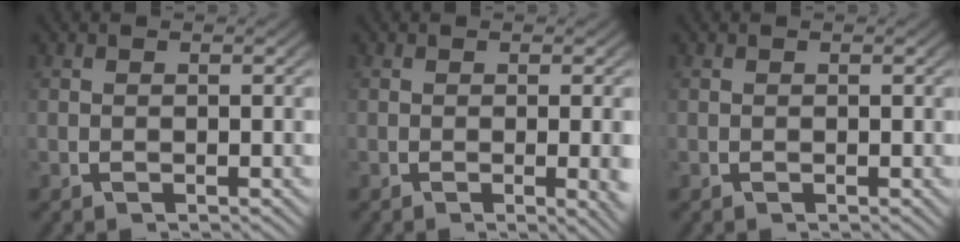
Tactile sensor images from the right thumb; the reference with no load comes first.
{"total": 2.4, "force": [-0.1, 0.4, 2.4], "torque": [-0.027, -0.004, -0.001]}
{"total": 0.0}